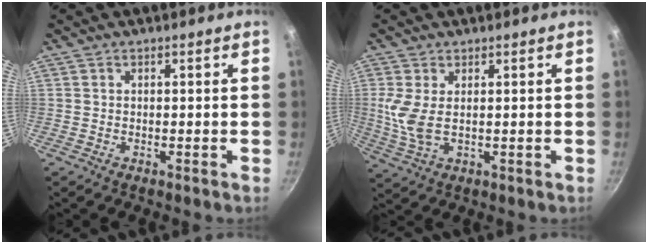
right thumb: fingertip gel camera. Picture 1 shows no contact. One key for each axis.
{"total": 6.0, "fx": 1.0, "fy": 2.8, "fz": 5.2, "tx": -0.117, "ty": -0.006, "tz": 0.027}